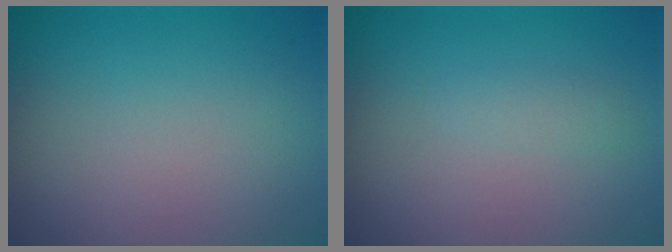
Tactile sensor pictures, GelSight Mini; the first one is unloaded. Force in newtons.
{"total": 1.0, "press": 1.0, "slide": 0.1}